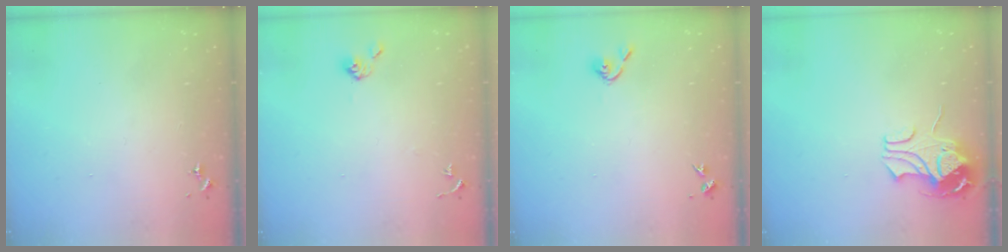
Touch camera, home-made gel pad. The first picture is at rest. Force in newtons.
{"total": 6.4, "press": 6.4, "slide": 0.6}
{"total": 3.4, "press": 3.4, "slide": 0.6}
{"total": 10.1, "press": 10.1, "slide": 0.8}